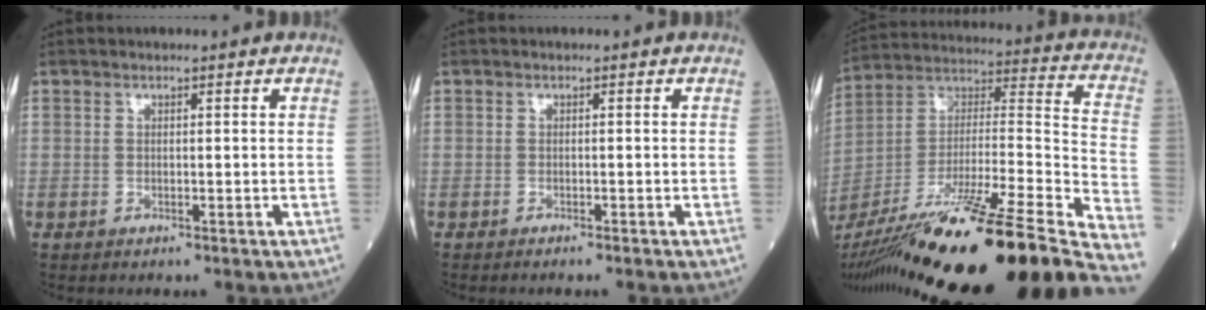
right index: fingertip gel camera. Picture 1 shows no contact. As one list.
[{"total": 1.3, "force": [-1.1, -0.2, 0.7], "torque": [-0.009, 0.002, -0.010]}, {"total": 37.1, "force": [-28.1, 0.6, 24.2], "torque": [-0.317, -0.050, -0.439]}]